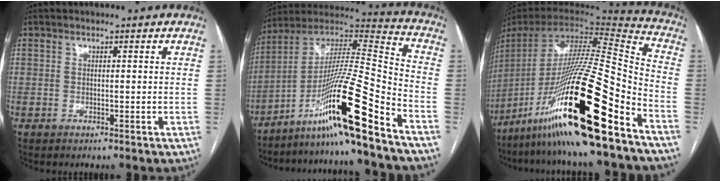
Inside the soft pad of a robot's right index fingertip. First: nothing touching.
{"total": 19.0, "force": [-12.0, -1.4, 14.6], "torque": [-0.280, -0.001, -0.213]}
{"total": 30.0, "force": [-16.8, 1.9, 24.7], "torque": [-0.448, -0.036, -0.300]}